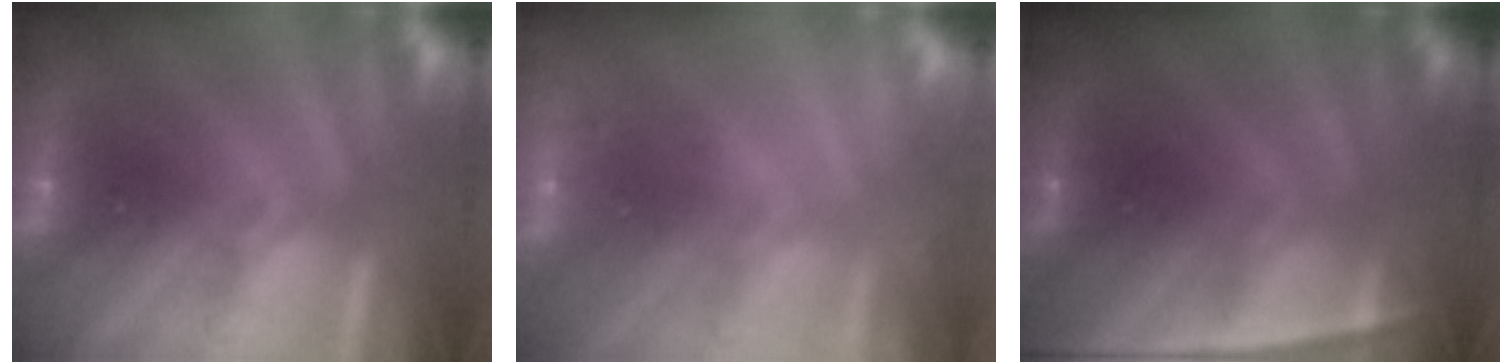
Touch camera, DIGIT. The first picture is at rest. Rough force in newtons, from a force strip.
{"total": 2.3}
{"total": 2.8}